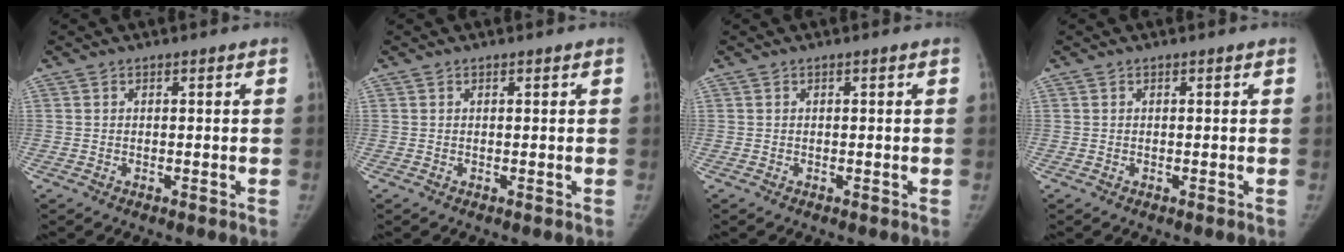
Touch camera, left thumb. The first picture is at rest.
{"total": 0.0}
{"total": 0.0}
{"total": 0.0}